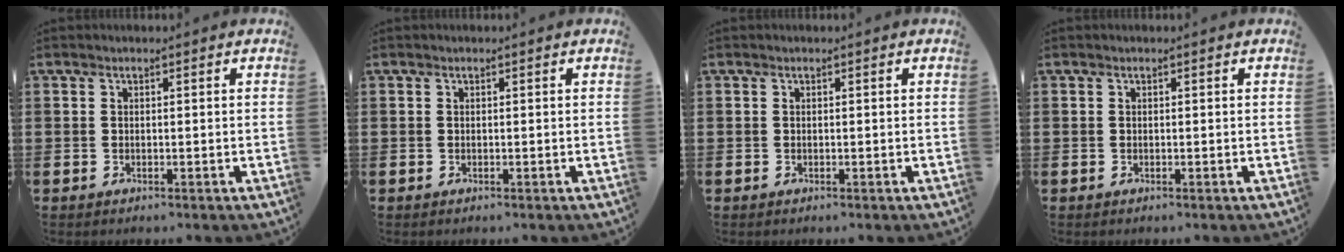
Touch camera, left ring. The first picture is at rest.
{"total": 0.0}
{"total": 0.0}
{"total": 0.0}